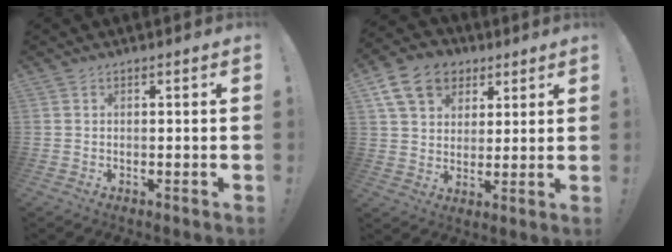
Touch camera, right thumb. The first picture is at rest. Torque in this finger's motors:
{"motor_torque": [0.90, 2.51, 0.54, 0.31, 0.03]}